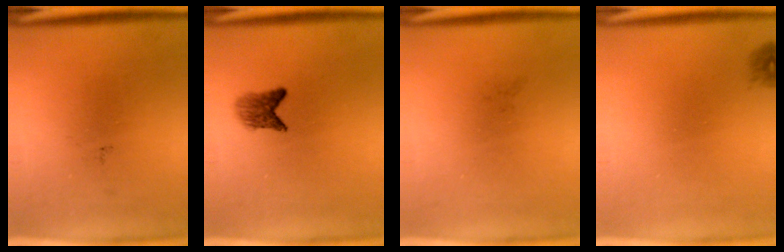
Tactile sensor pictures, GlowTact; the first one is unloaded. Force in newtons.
{"total": 2.8}
{"total": 0.0}
{"total": 0.9}